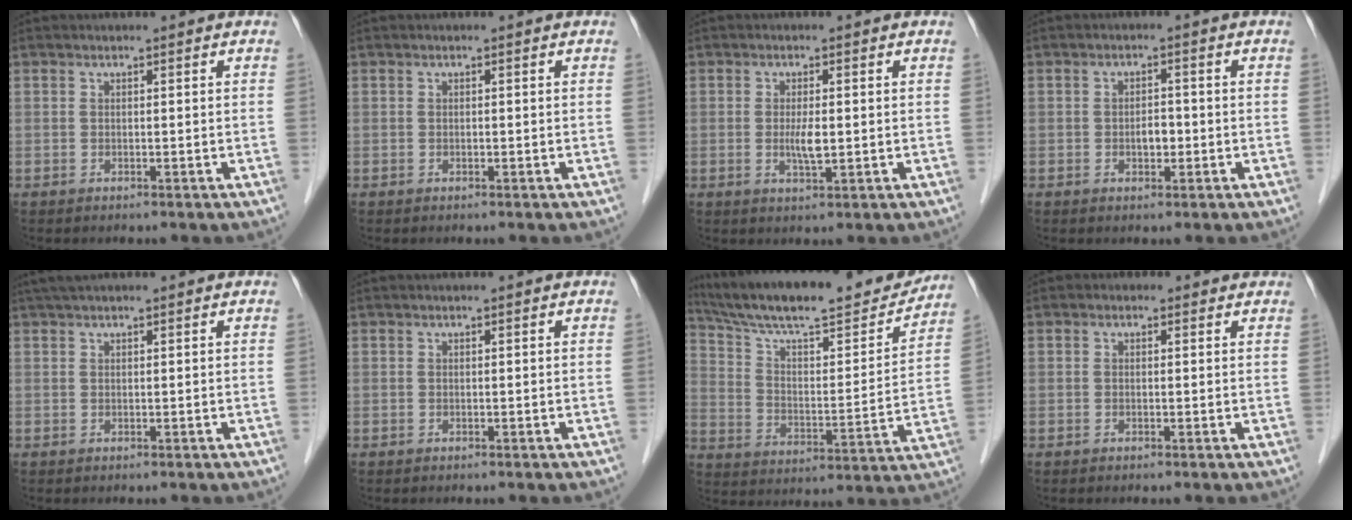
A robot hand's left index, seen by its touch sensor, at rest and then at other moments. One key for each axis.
{"total": 0.0}
{"total": 3.0, "fx": -0.2, "fy": 0.6, "fz": 2.9, "tx": -0.058, "ty": -0.005, "tz": -0.001}
{"total": 2.3, "fx": -0.6, "fy": 1.2, "fz": 1.8, "tx": -0.027, "ty": 0.003, "tz": -0.007}
{"total": 3.0, "fx": 2.5, "fy": 0.0, "fz": 1.5, "tx": -0.021, "ty": 0.030, "tz": 0.045}
{"total": 0.0}
{"total": 23.6, "fx": 20.9, "fy": 3.3, "fz": 10.5, "tx": -0.178, "ty": -0.013, "tz": 0.311}
{"total": 1.0, "fx": 0.5, "fy": 0.9, "fz": 0.2, "tx": -0.005, "ty": 0.005, "tz": 0.000}